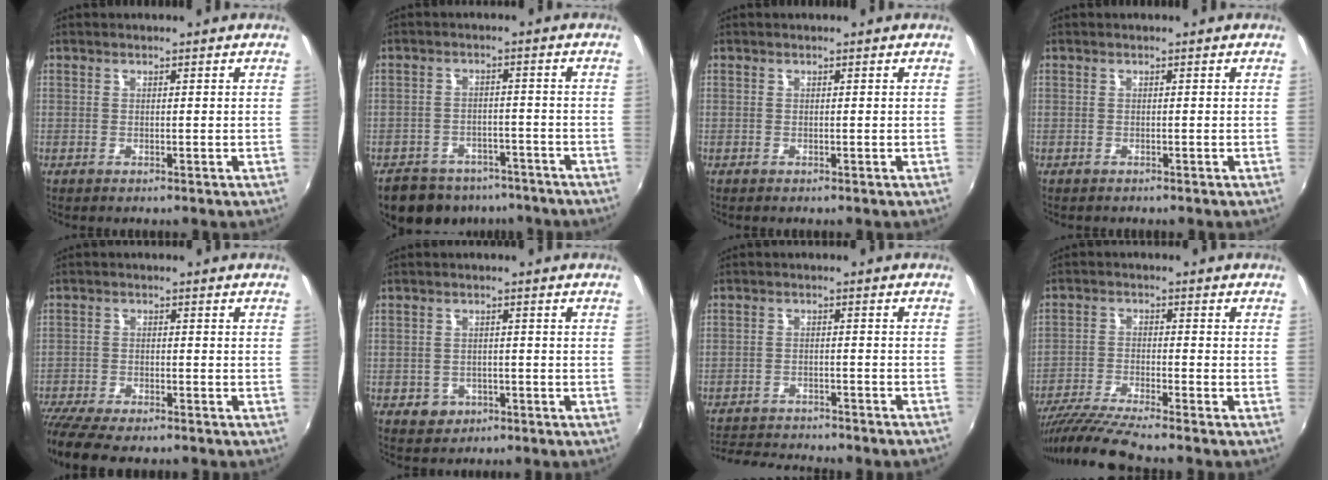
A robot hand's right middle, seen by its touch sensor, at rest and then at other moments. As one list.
[{"total": 14.0, "force": [-10.8, 7.3, 5.0], "torque": [-0.120, 0.008, -0.141]}, {"total": 0.0}, {"total": 0.0}, {"total": 10.0, "force": [-8.5, 2.1, 4.8], "torque": [-0.122, -0.042, -0.149]}, {"total": 3.9, "force": [-1.5, 3.4, 1.0], "torque": [-0.029, 0.004, -0.017]}, {"total": 12.3, "force": [-11.3, 2.1, 4.5], "torque": [-0.108, -0.010, -0.163]}, {"total": 9.6, "force": [-8.6, -0.7, 4.4], "torque": [-0.103, -0.023, -0.162]}]